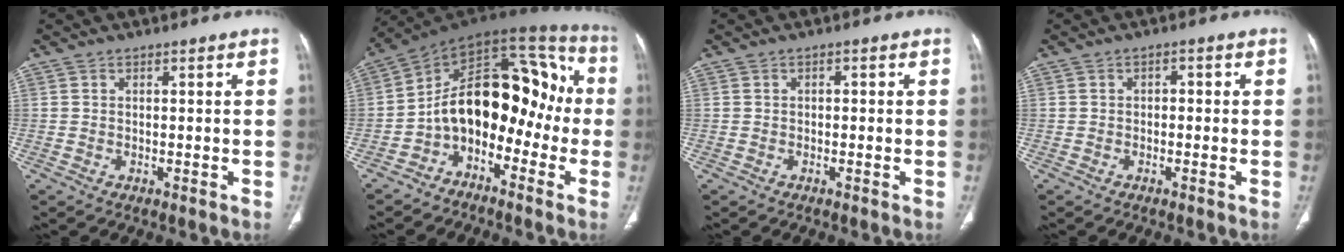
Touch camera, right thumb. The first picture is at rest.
{"total": 18.0, "force": [-3.9, 11.3, 13.5], "torque": [-0.155, 0.103, -0.075]}
{"total": 0.7, "force": [-0.1, 0.5, 0.4], "torque": [-0.003, 0.002, -0.006]}
{"total": 1.4, "force": [-0.3, 1.0, 0.9], "torque": [-0.003, 0.005, -0.010]}